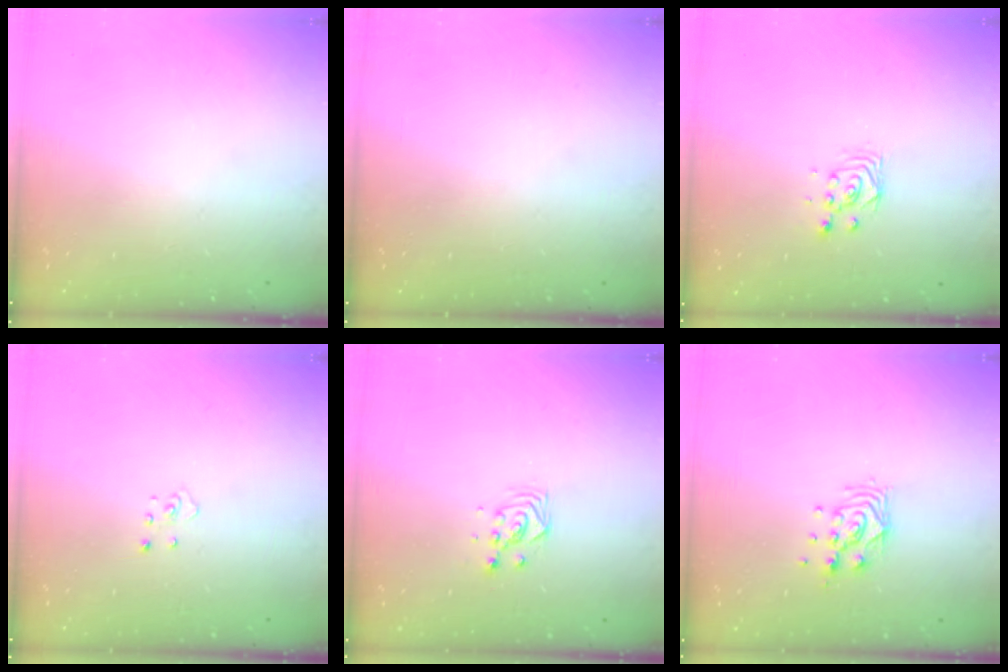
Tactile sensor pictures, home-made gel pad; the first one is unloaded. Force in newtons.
{"total": 0.0}
{"total": 2.8, "press": 2.8, "slide": 0.3}
{"total": 2.9, "press": 2.9, "slide": 0.2}
{"total": 3.4, "press": 3.4, "slide": 0.2}
{"total": 9.2, "press": 9.2, "slide": 0.7}